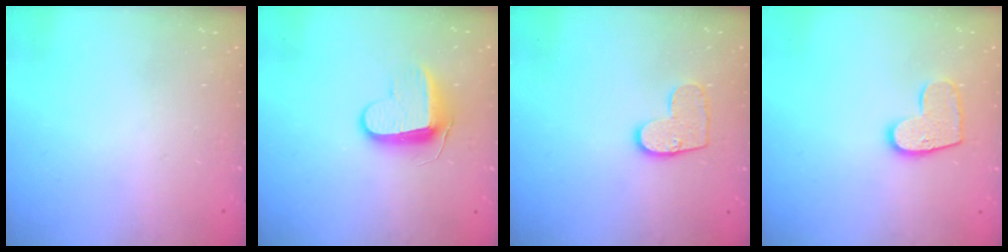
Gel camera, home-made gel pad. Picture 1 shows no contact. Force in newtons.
{"total": 9.2, "press": 9.2, "slide": 0.9}
{"total": 9.8, "press": 9.8, "slide": 0.4}
{"total": 10.3, "press": 10.3, "slide": 0.4}